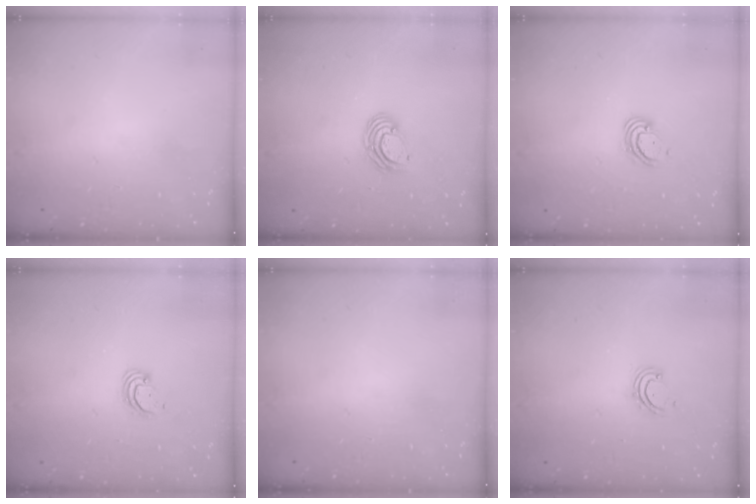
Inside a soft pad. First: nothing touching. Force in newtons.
{"total": 6.0, "press": 6.0, "slide": 0.4}
{"total": 4.1, "press": 4.1, "slide": 0.3}
{"total": 2.9, "press": 2.9, "slide": 0.3}
{"total": 0.0}
{"total": 2.7, "press": 2.6, "slide": 0.5}